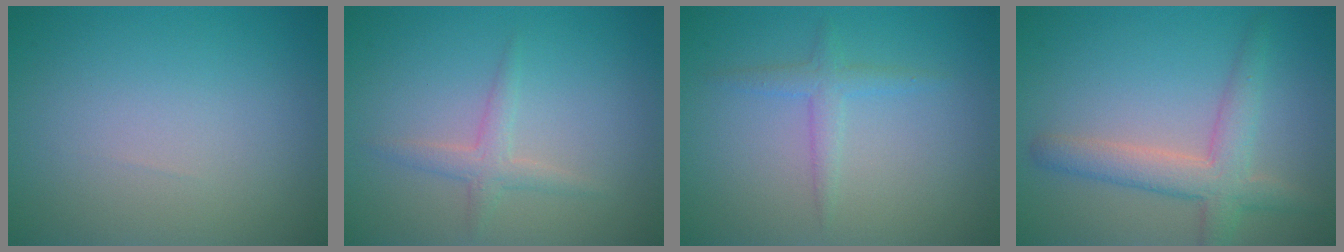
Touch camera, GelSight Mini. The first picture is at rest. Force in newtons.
{"total": 1.8, "press": 1.8, "slide": 0.1}
{"total": 1.7, "press": 1.7, "slide": 0.0}
{"total": 4.1, "press": 4.1, "slide": 0.2}